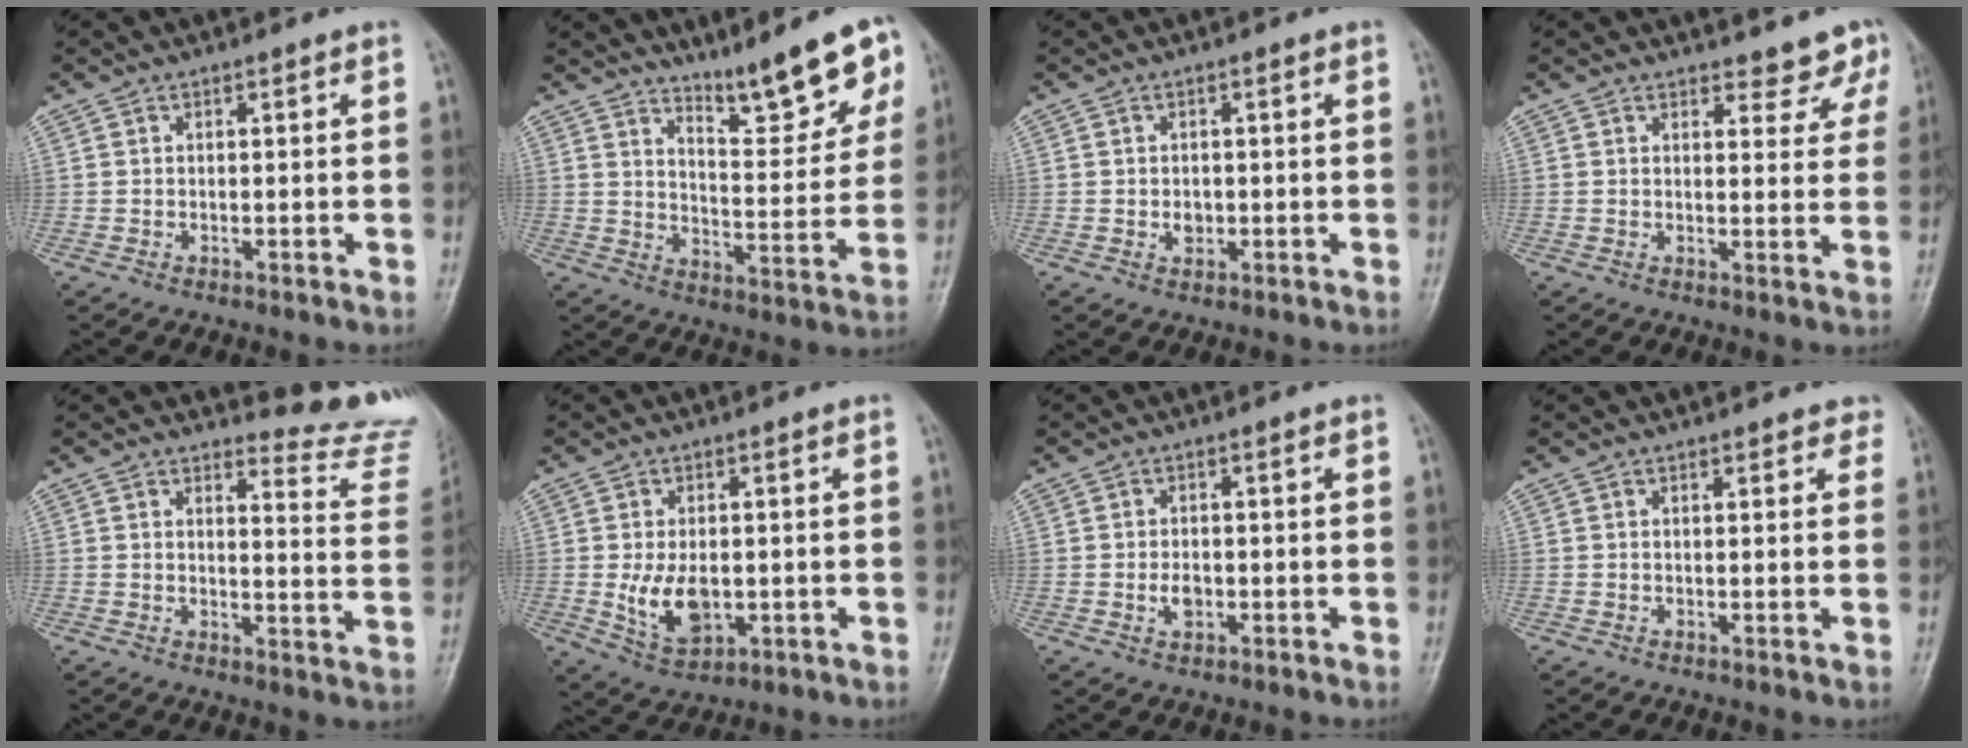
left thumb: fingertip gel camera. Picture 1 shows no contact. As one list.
[{"total": 13.1, "force": [9.5, 2.9, 8.5], "torque": [-0.089, -0.061, 0.150]}, {"total": 1.7, "force": [-0.1, 1.3, 1.1], "torque": [-0.011, 0.000, 0.003]}, {"total": 5.4, "force": [4.8, 2.2, 0.9], "torque": [0.021, -0.032, 0.043]}, {"total": 11.9, "force": [11.9, 0.6, -0.9], "torque": [0.046, -0.170, 0.111]}, {"total": 7.6, "force": [-0.5, 4.6, 6.0], "torque": [-0.097, -0.012, 0.005]}, {"total": 2.5, "force": [-0.4, 1.6, 1.8], "torque": [-0.029, 0.001, -0.006]}, {"total": 2.9, "force": [2.5, 1.2, 0.9], "torque": [0.013, -0.006, 0.016]}]